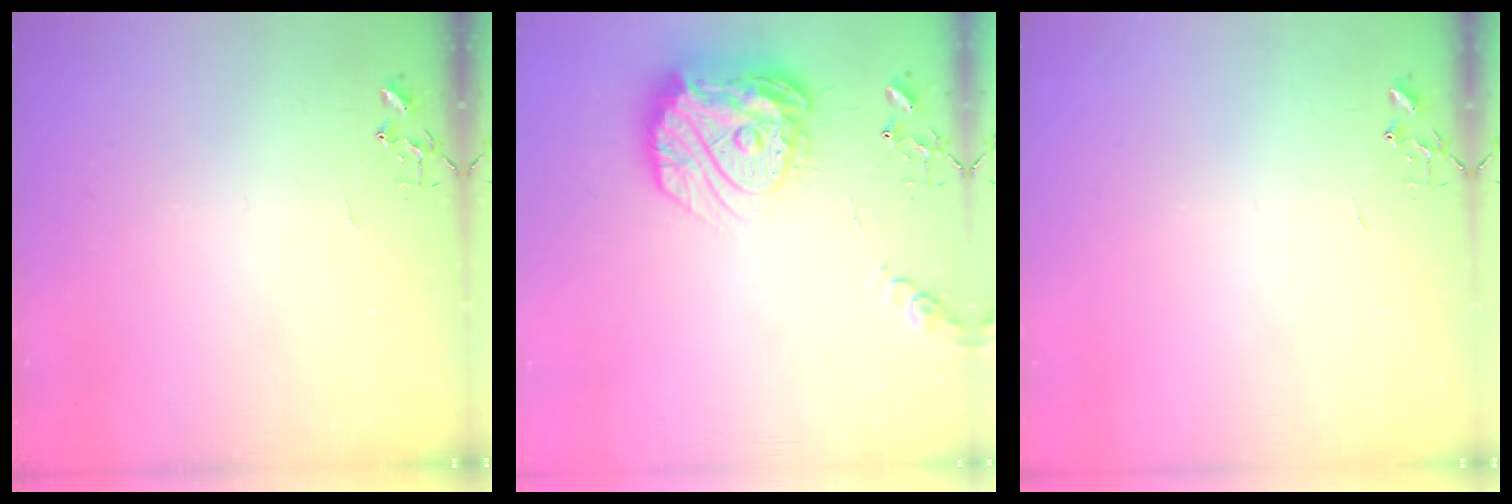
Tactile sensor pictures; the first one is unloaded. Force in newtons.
{"total": 18.2, "press": 18.1, "slide": 1.7}
{"total": 0.0}